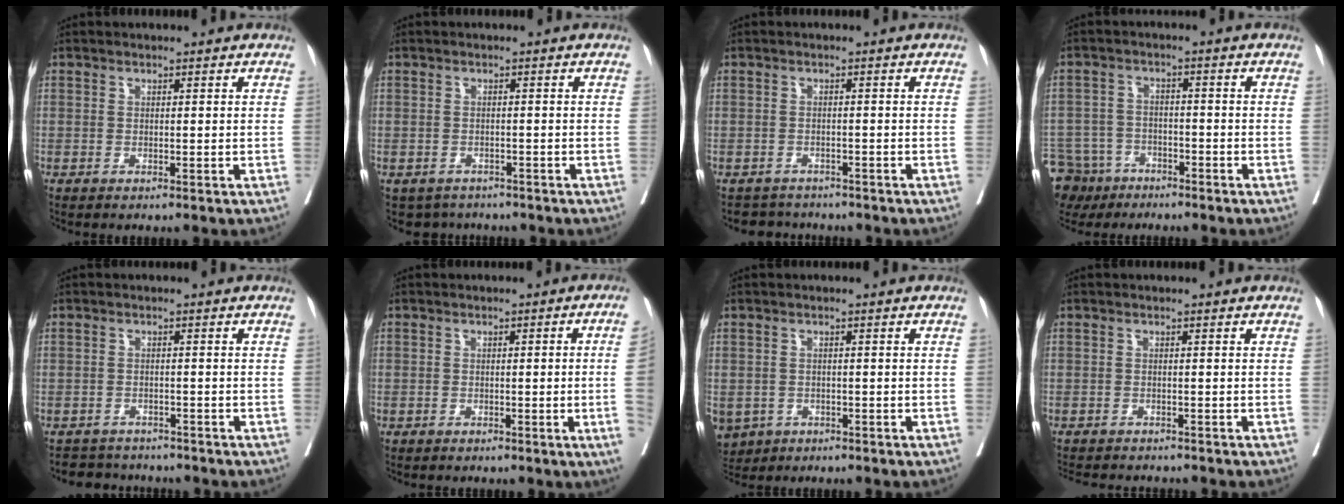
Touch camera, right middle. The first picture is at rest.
{"total": 3.3, "force": [-2.7, 1.9, -0.2], "torque": [0.008, 0.004, -0.041]}
{"total": 3.0, "force": [-2.7, 1.0, -0.8], "torque": [0.013, -0.002, -0.045]}
{"total": 11.6, "force": [-8.1, 7.9, 2.6], "torque": [-0.082, -0.001, -0.132]}
{"total": 4.2, "force": [-3.9, 1.4, -0.5], "torque": [0.012, 0.003, -0.060]}
{"total": 4.9, "force": [-0.9, -1.1, 4.7], "torque": [-0.051, -0.001, -0.013]}
{"total": 7.8, "force": [-3.8, 6.2, 2.6], "torque": [-0.072, -0.002, -0.054]}
{"total": 7.0, "force": [-6.4, 1.7, 2.2], "torque": [-0.028, -0.004, -0.089]}